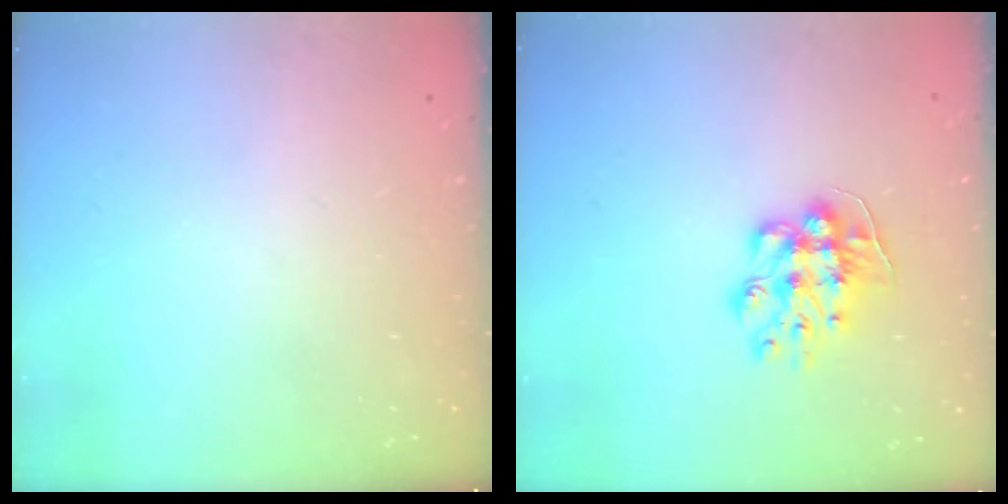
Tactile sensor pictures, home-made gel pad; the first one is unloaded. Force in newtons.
{"total": 11.3, "press": 11.3, "slide": 0.7}